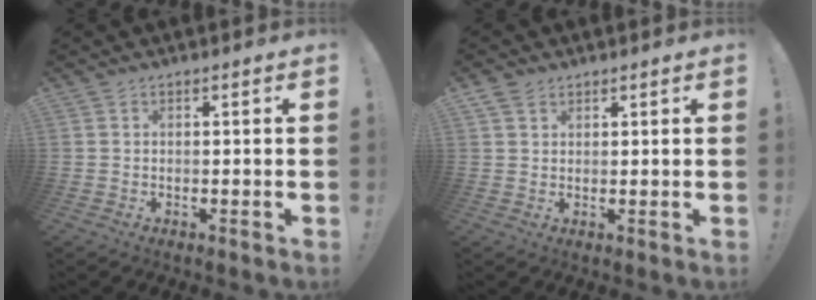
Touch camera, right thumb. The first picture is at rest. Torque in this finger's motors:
{"motor_torque": [-1.04, 1.33, 0.36, 0.36, 0.28]}